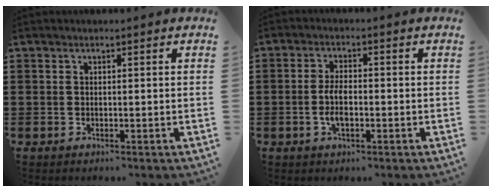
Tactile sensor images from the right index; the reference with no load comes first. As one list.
[{"total": 4.2, "force": [-0.9, 1.8, 3.7], "torque": [-0.089, -0.002, -0.023]}]